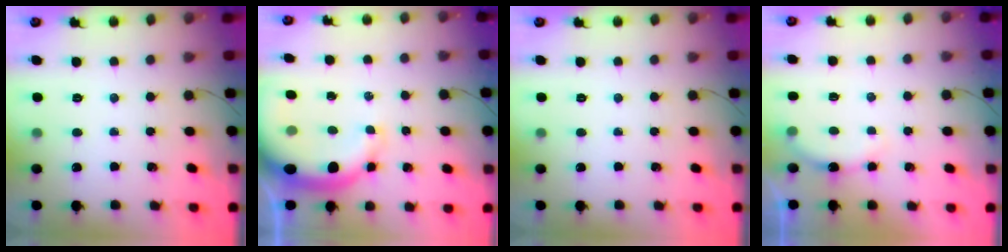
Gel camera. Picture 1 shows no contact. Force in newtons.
{"total": 10.5, "press": 10.2, "slide": 2.6}
{"total": 0.0}
{"total": 3.9, "press": 3.7, "slide": 1.2}